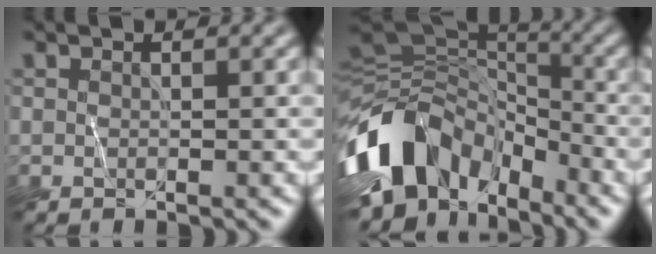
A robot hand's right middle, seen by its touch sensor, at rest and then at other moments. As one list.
[{"total": 12.3, "force": [-4.8, 8.3, 7.6], "torque": [-0.155, 0.012, -0.098]}]